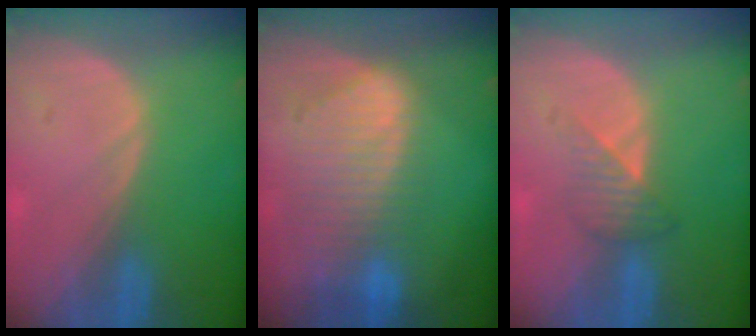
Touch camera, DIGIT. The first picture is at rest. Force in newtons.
{"total": 9.2, "press": 8.1, "slide": 4.4}
{"total": 3.4, "press": 3.1, "slide": 1.4}